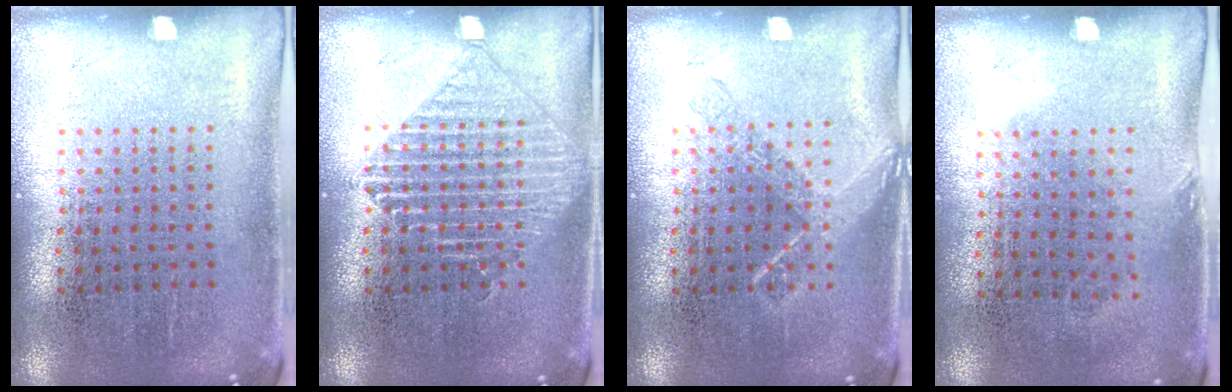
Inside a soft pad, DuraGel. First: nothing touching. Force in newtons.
{"total": 2.2, "press": 2.1, "slide": 0.4}
{"total": 1.1, "press": 1.1, "slide": 0.2}
{"total": 0.8, "press": 0.7, "slide": 0.5}